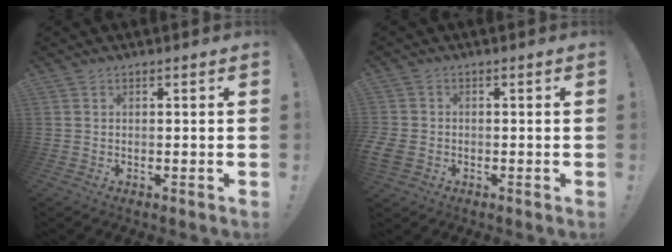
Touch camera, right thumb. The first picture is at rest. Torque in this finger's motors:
{"motor_torque": [1.07, 0.42, 0.72, -0.34, 0.01]}